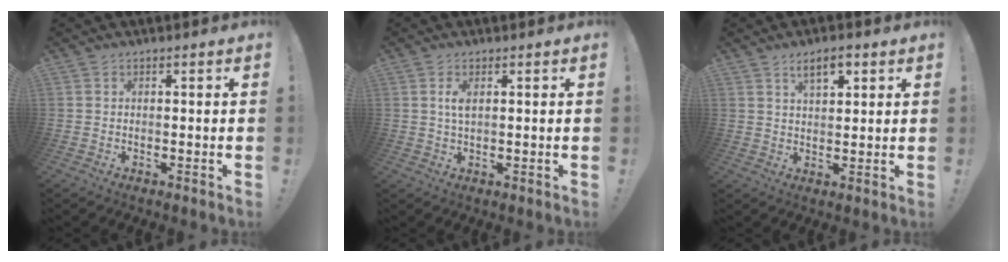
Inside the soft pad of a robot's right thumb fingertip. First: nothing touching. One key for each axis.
{"total": 3.0, "fx": 0.8, "fy": 1.1, "fz": 2.6, "tx": -0.047, "ty": 0.000, "tz": 0.012}
{"total": 5.9, "fx": 3.3, "fy": 2.6, "fz": 4.1, "tx": -0.060, "ty": -0.009, "tz": 0.055}